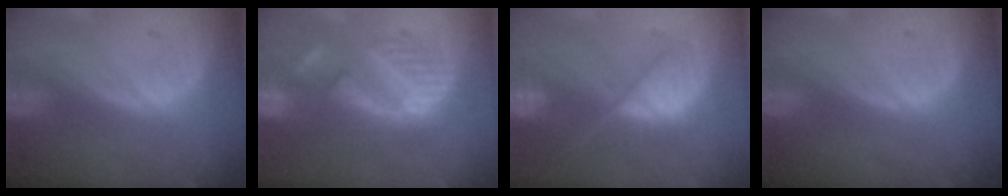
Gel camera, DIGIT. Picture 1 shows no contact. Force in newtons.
{"total": 9.8, "press": 9.5, "slide": 2.5}
{"total": 9.6, "press": 8.2, "slide": 5.1}
{"total": 0.0}